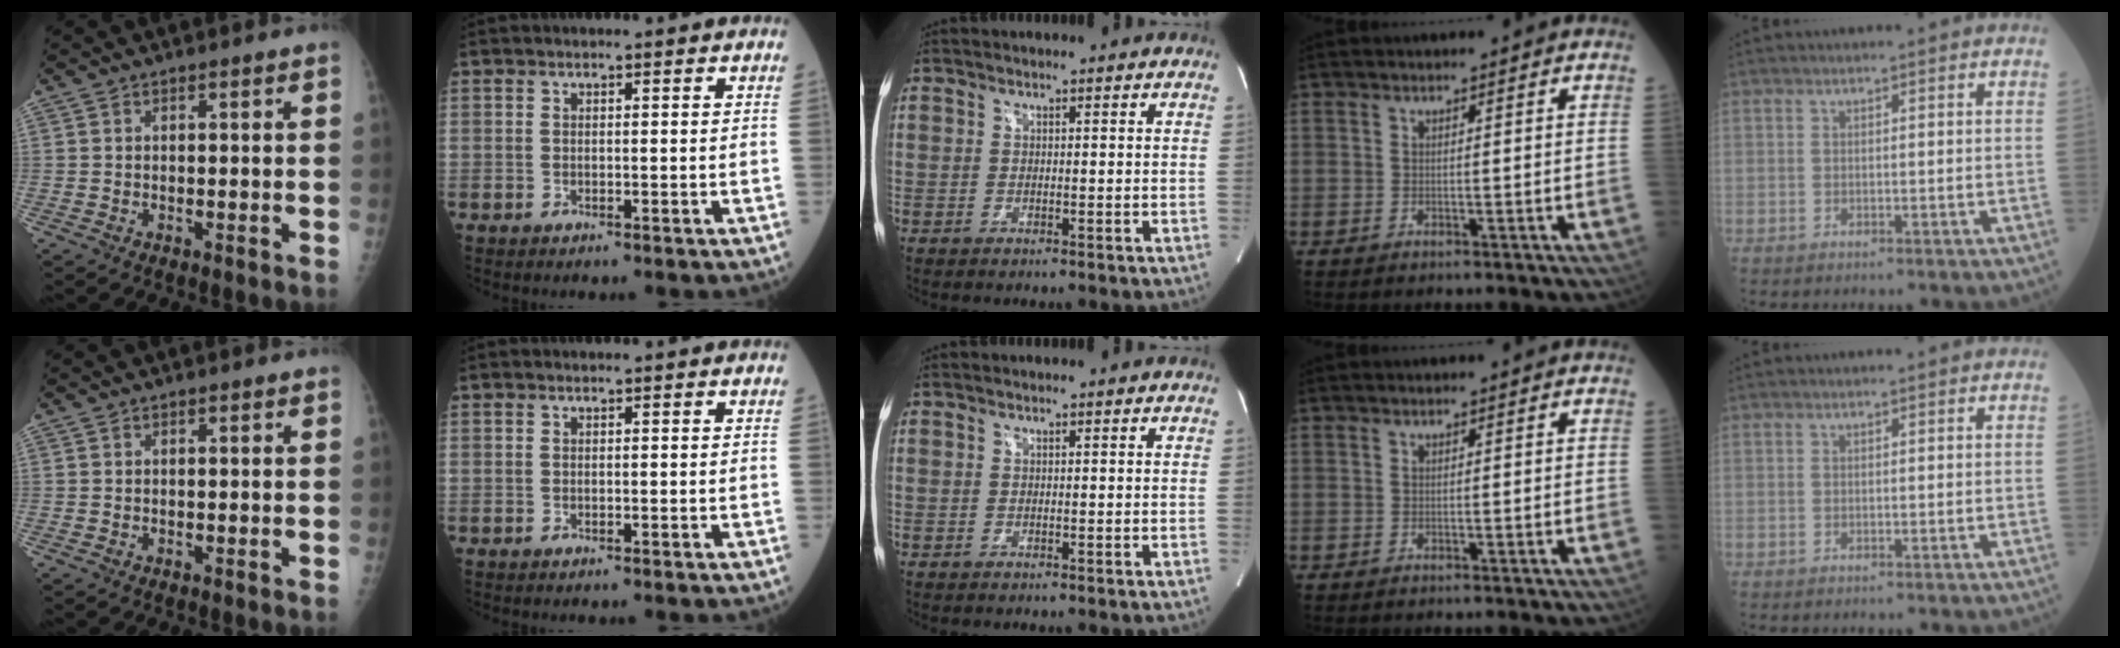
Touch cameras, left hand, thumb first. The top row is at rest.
{}